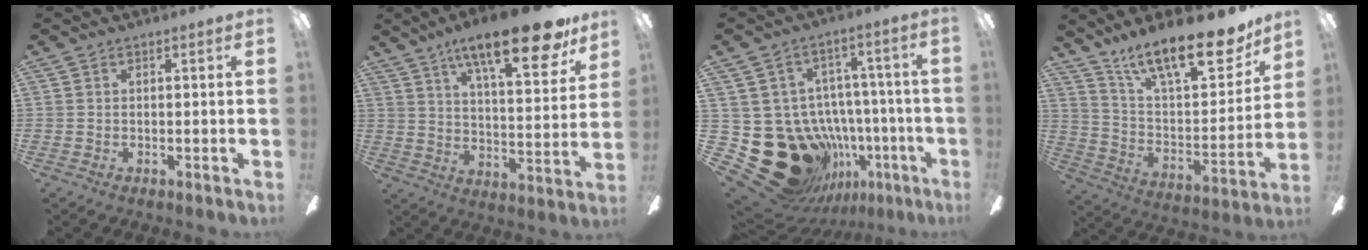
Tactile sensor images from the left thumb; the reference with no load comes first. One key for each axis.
{"total": 21.7, "fx": 14.7, "fy": 6.2, "fz": 14.6, "tx": -0.221, "ty": -0.087, "tz": 0.234}
{"total": 22.3, "fx": -7.7, "fy": 17.7, "fz": 11.2, "tx": -0.212, "ty": 0.027, "tz": -0.072}
{"total": 22.4, "fx": 16.5, "fy": 7.3, "fz": 13.3, "tx": -0.204, "ty": -0.105, "tz": 0.276}